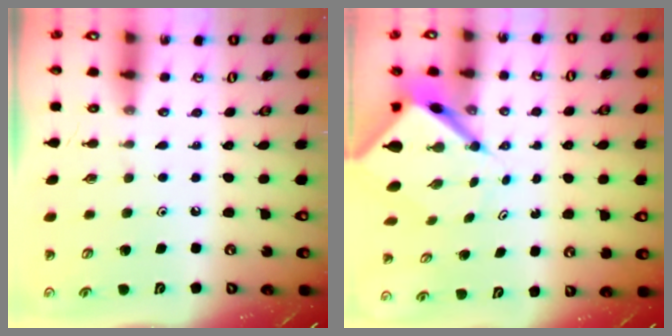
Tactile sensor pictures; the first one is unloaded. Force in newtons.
{"total": 6.9, "press": 6.9, "slide": 0.7}